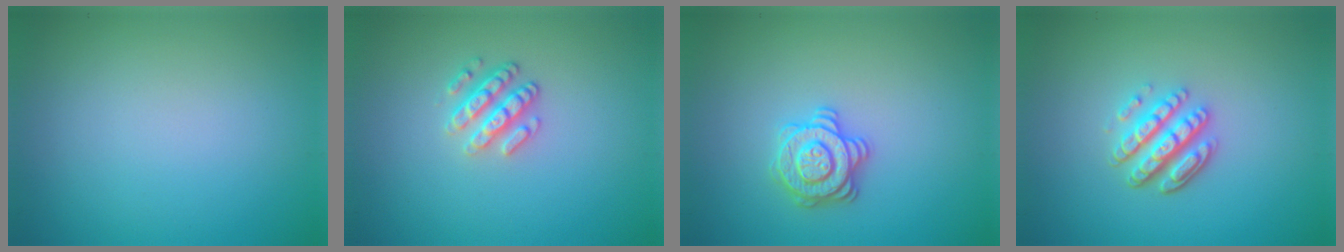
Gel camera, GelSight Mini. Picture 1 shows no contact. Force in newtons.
{"total": 2.5, "press": 2.3, "slide": 0.9}
{"total": 2.9, "press": 2.8, "slide": 0.4}
{"total": 4.1, "press": 3.2, "slide": 2.5}